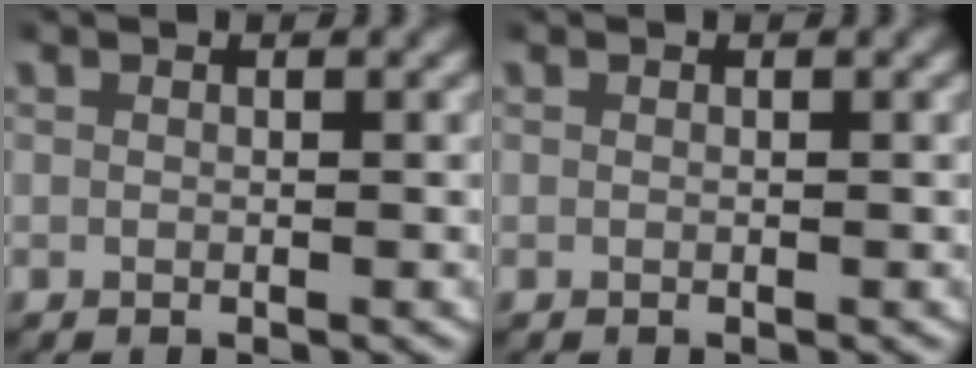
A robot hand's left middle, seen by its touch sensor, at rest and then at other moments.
{"total": 0.0}